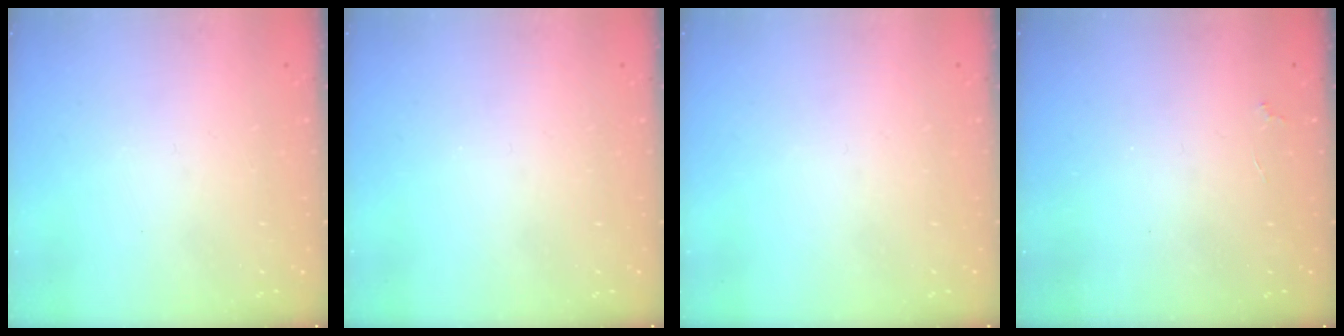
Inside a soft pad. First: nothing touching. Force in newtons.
{"total": 0.0}
{"total": 0.0}
{"total": 2.1, "press": 2.0, "slide": 0.4}